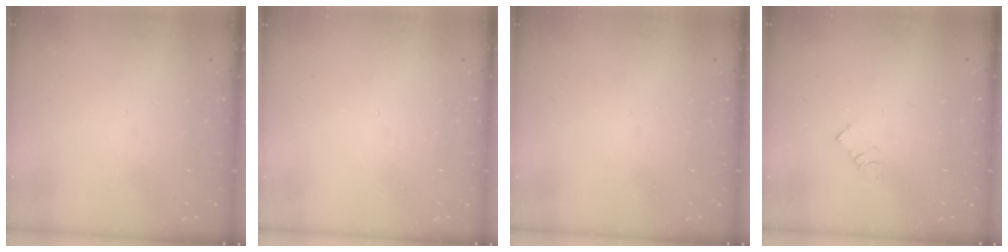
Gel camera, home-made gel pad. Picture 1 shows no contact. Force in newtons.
{"total": 0.0}
{"total": 0.0}
{"total": 2.6, "press": 2.6, "slide": 0.3}